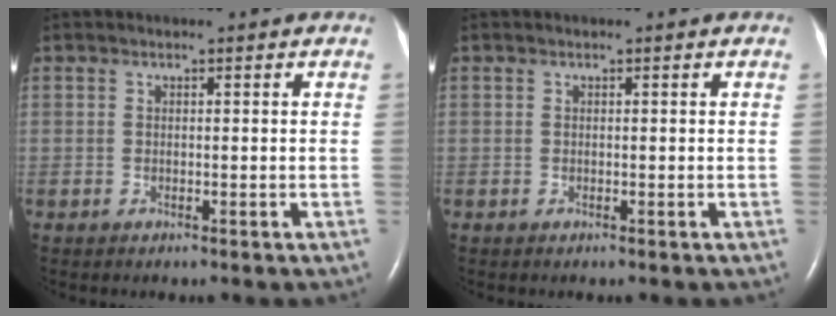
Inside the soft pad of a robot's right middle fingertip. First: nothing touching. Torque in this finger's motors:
{"motor_torque": [0.00, 0.00, 0.00, 0.00]}